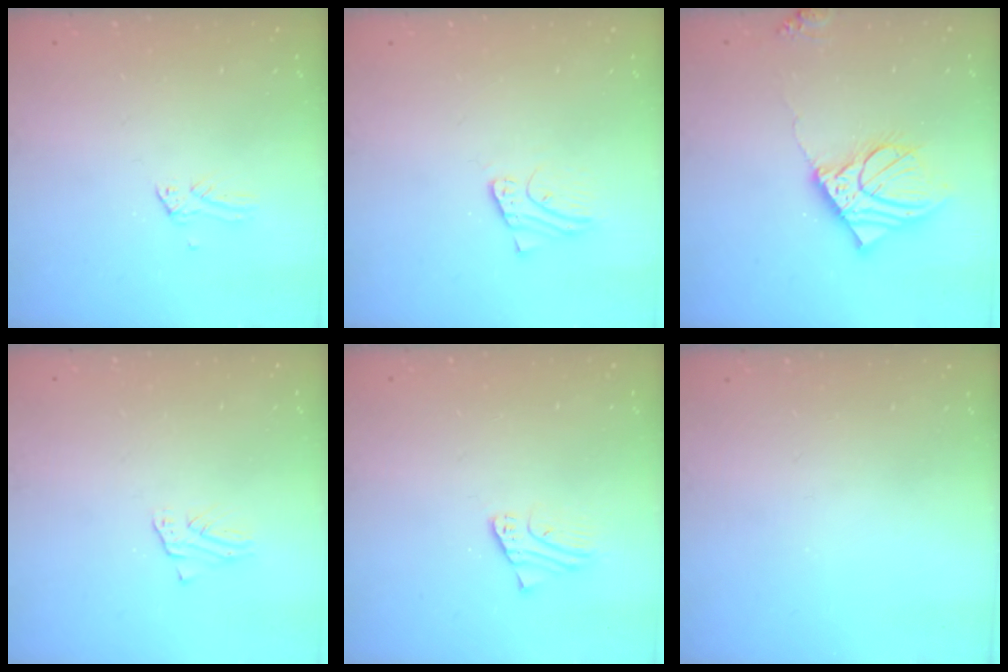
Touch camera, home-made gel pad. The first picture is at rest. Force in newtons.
{"total": 3.0, "press": 3.0, "slide": 0.3}
{"total": 14.0, "press": 13.8, "slide": 2.6}
{"total": 1.6, "press": 1.6, "slide": 0.1}
{"total": 1.7, "press": 1.7, "slide": 0.1}
{"total": 0.0}